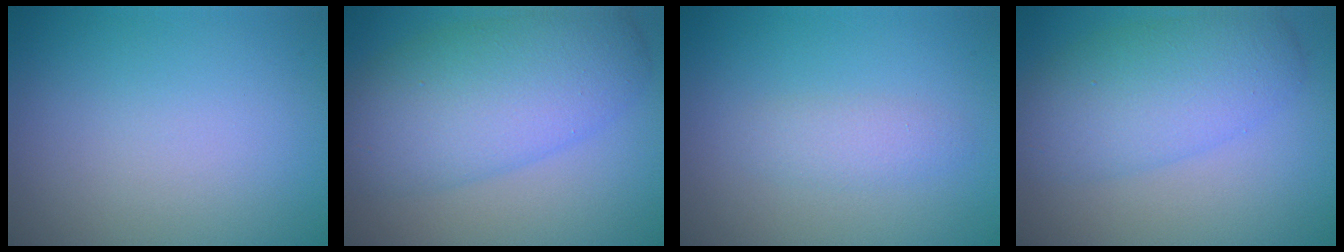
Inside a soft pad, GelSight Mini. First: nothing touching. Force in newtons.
{"total": 8.2, "press": 8.2, "slide": 0.1}
{"total": 1.6, "press": 1.6, "slide": 0.0}
{"total": 5.8, "press": 5.7, "slide": 0.2}